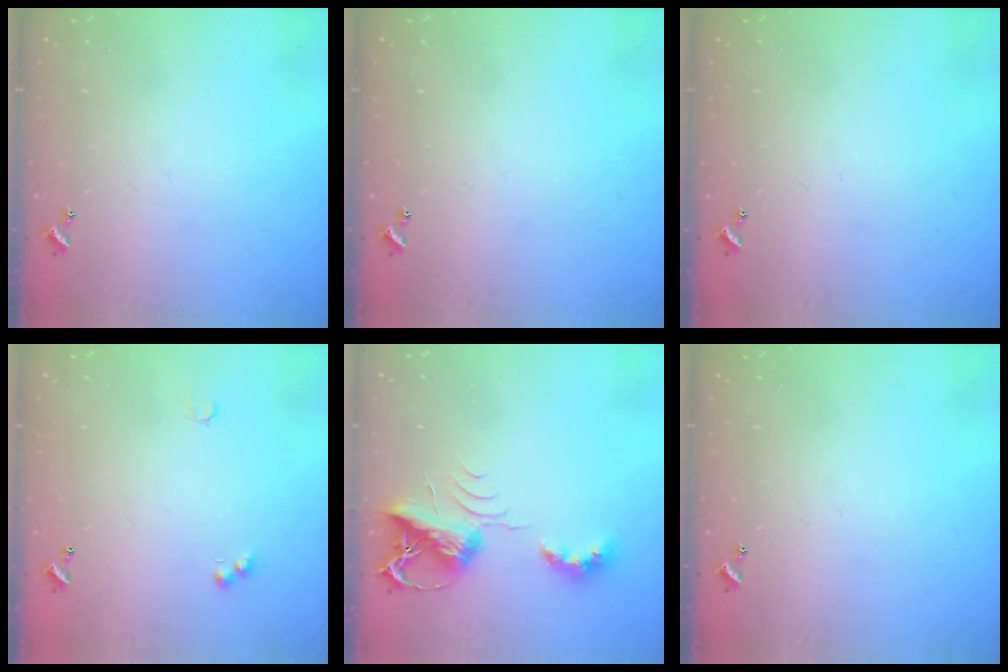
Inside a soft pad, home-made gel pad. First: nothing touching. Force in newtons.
{"total": 0.0}
{"total": 0.0}
{"total": 2.5, "press": 2.4, "slide": 0.5}
{"total": 7.3, "press": 7.3, "slide": 0.2}
{"total": 0.0}